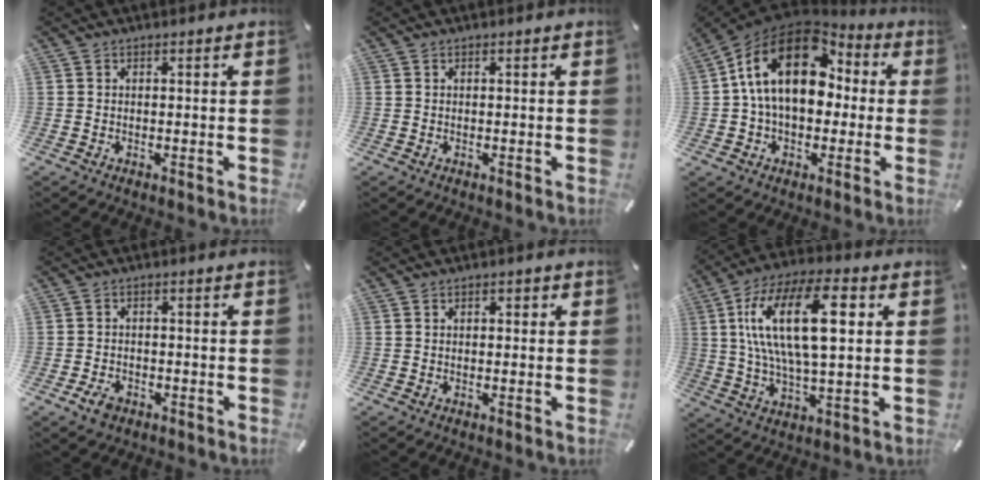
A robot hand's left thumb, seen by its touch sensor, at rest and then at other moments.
{"total": 0.0}
{"total": 19.7, "force": [3.7, 13.2, 14.1], "torque": [-0.266, 0.002, 0.060]}
{"total": 3.3, "force": [-2.0, 2.1, 1.7], "torque": [-0.042, 0.006, -0.041]}
{"total": 1.3, "force": [0.2, 0.8, 1.0], "torque": [-0.020, 0.006, 0.001]}
{"total": 20.9, "force": [5.6, 8.7, 18.2], "torque": [-0.368, -0.001, 0.080]}